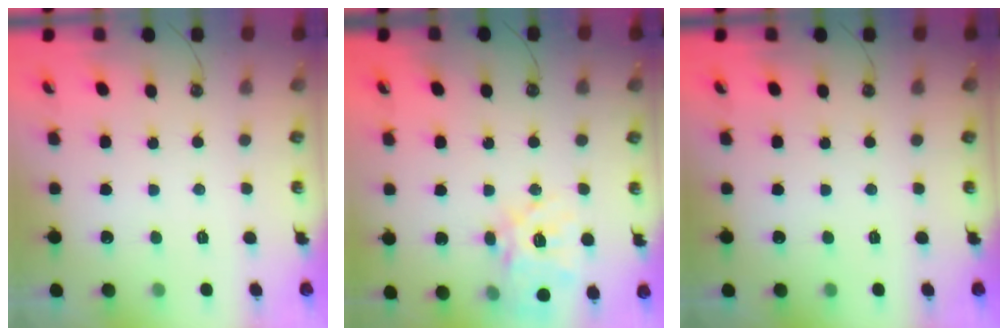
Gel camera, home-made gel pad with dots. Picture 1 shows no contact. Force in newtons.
{"total": 17.4, "press": 17.3, "slide": 1.5}
{"total": 0.0}